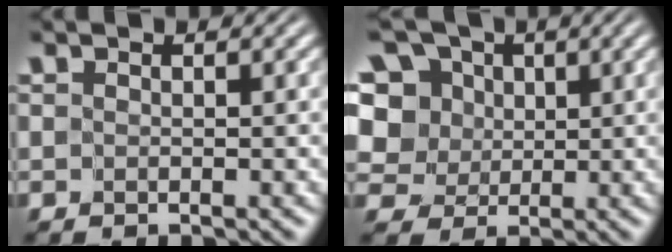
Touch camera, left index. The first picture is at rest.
{"total": 10.7, "force": [4.4, 8.4, 5.0], "torque": [-0.111, 0.038, 0.067]}